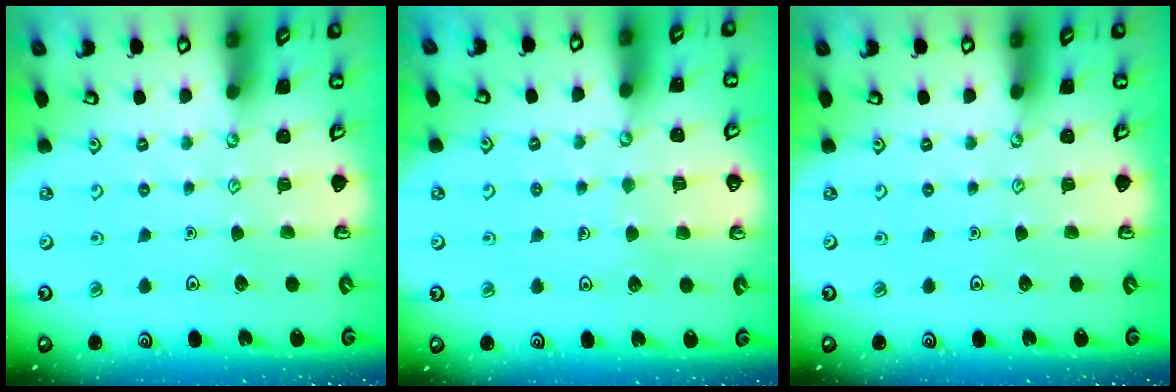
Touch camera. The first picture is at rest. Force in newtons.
{"total": 3.6, "press": 3.6, "slide": 0.1}
{"total": 0.0}